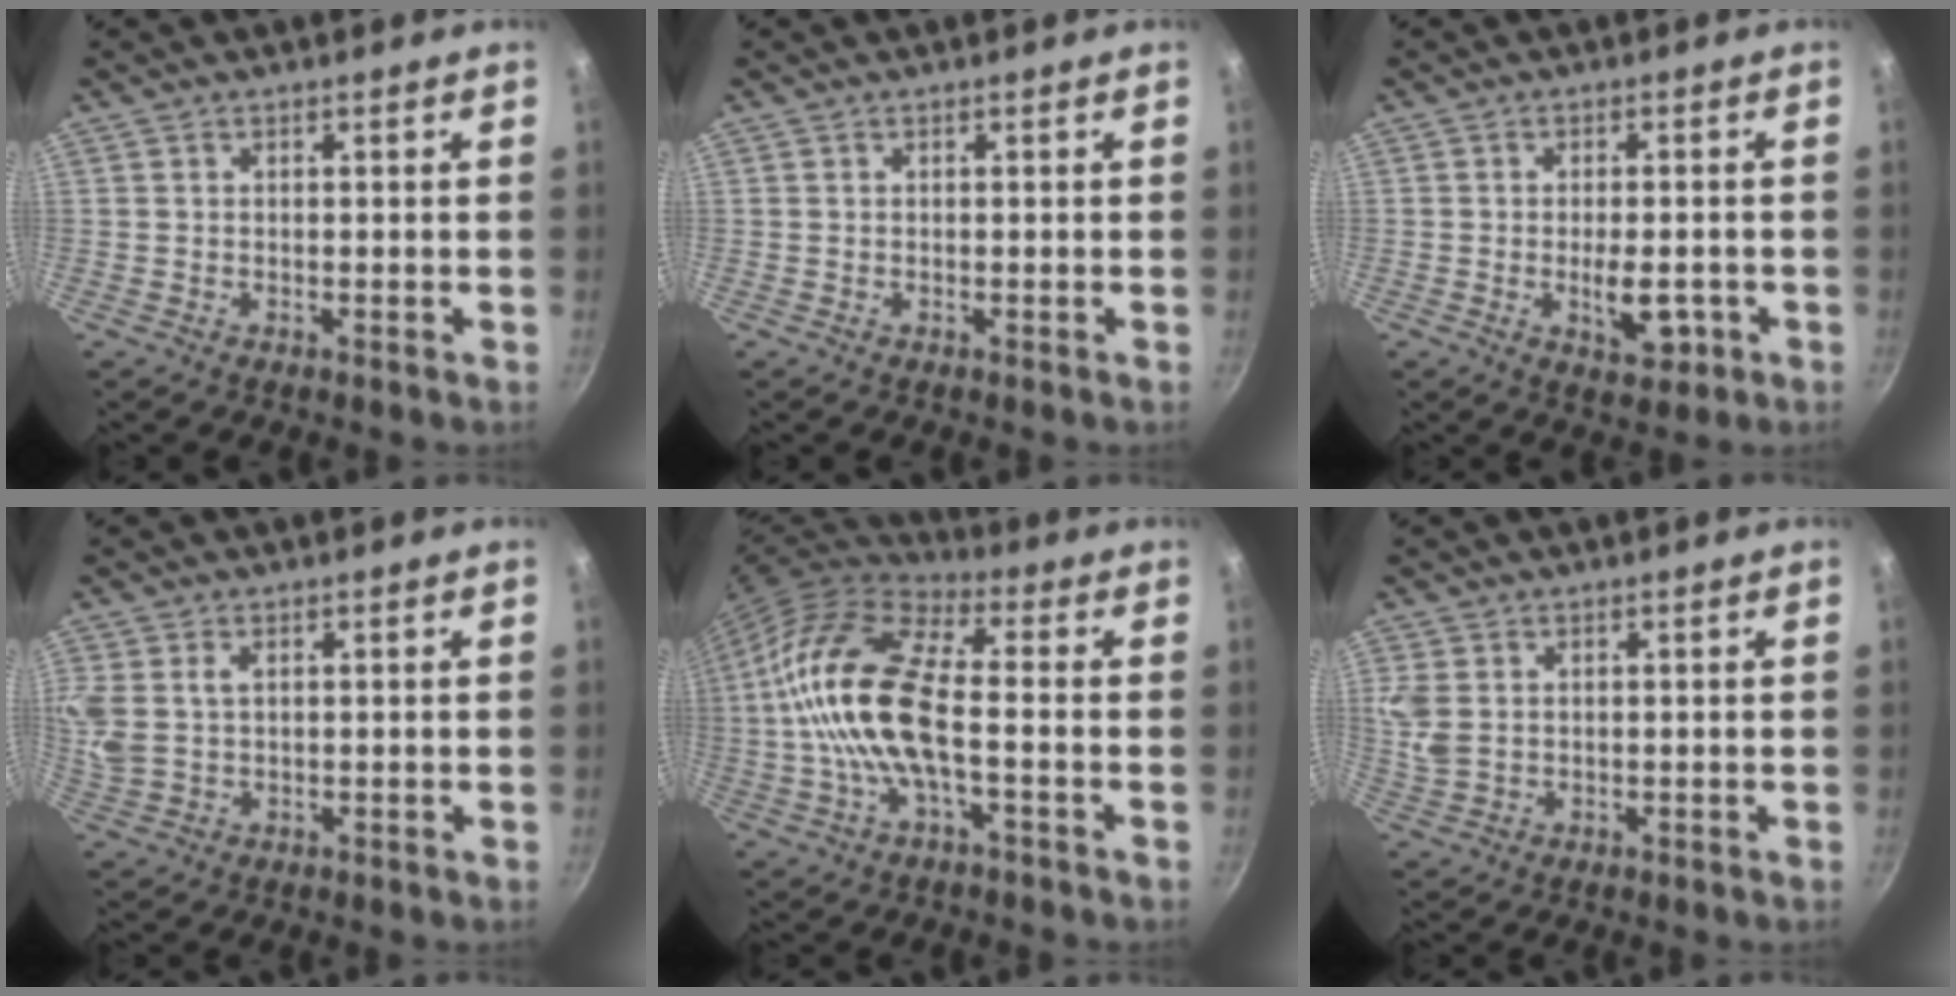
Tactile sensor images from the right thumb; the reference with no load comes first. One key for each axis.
{"total": 0.0}
{"total": 5.8, "fx": -1.6, "fy": 2.8, "fz": 4.8, "tx": -0.065, "ty": 0.002, "tz": -0.017}
{"total": 7.1, "fx": 1.4, "fy": 4.8, "fz": 5.1, "tx": -0.136, "ty": 0.008, "tz": 0.039}
{"total": 18.0, "fx": -1.5, "fy": 7.3, "fz": 16.4, "tx": -0.345, "ty": 0.035, "tz": -0.032}
{"total": 4.6, "fx": 0.8, "fy": 3.2, "fz": 3.2, "tx": -0.083, "ty": 0.001, "tz": 0.021}